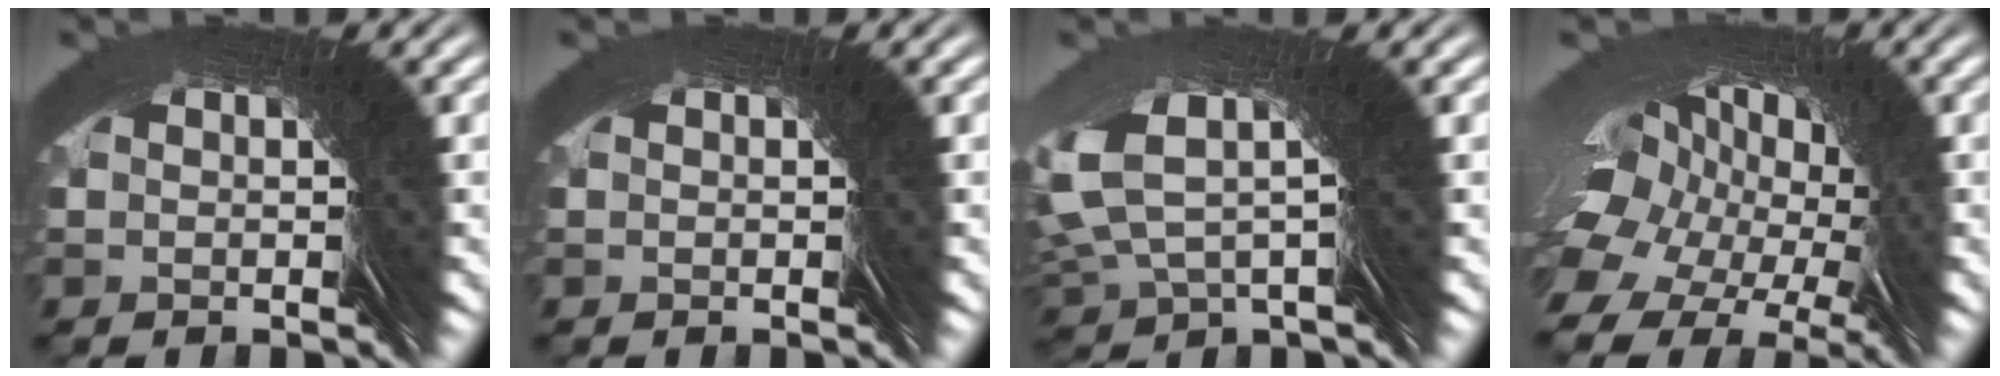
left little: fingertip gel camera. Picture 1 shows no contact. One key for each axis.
{"total": 0.0}
{"total": 3.3, "fx": 2.7, "fy": 0.5, "fz": 1.8, "tx": -0.044, "ty": 0.028, "tz": 0.032}
{"total": 6.4, "fx": 2.5, "fy": 4.6, "fz": 3.6, "tx": -0.035, "ty": 0.024, "tz": 0.019}